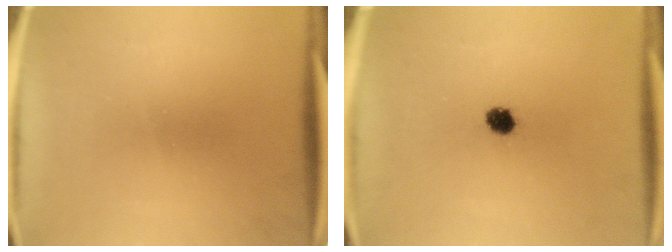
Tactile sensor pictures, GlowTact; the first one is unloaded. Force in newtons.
{"total": 3.5}